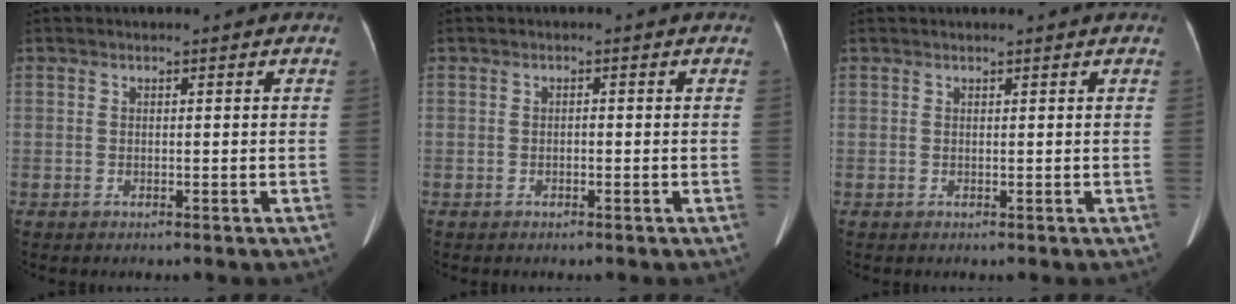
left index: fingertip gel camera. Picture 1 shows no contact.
{"total": 0.5, "force": [-0.2, 0.2, 0.4], "torque": [-0.005, 0.003, -0.006]}
{"total": 1.5, "force": [1.4, 0.0, 0.4], "torque": [-0.003, 0.022, 0.021]}